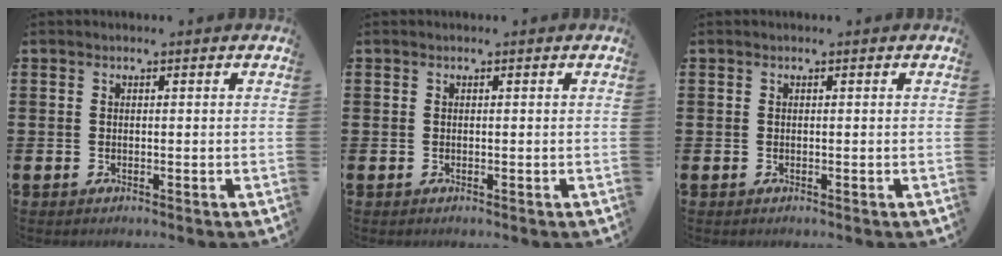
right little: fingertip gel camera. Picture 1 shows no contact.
{"total": 0.0}
{"total": 0.0}